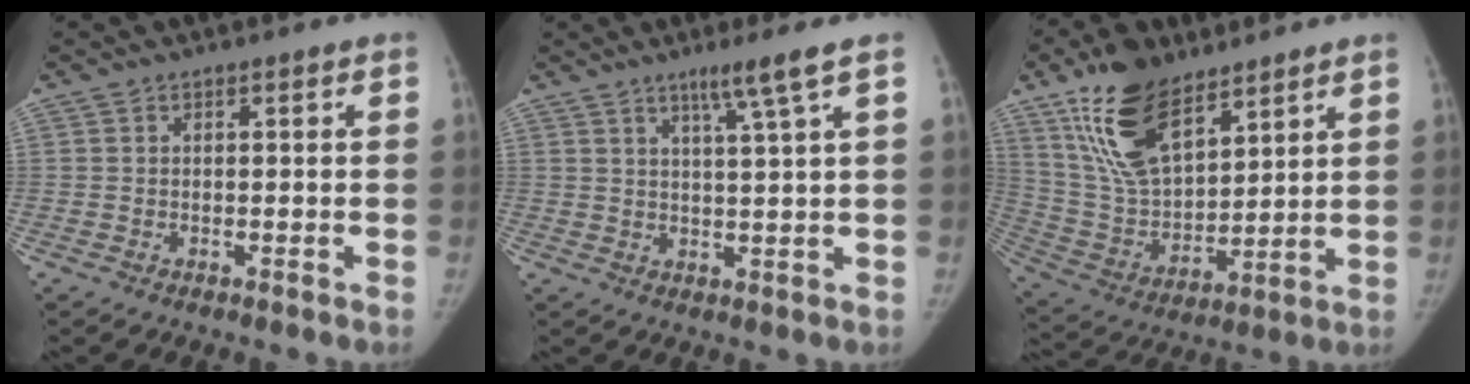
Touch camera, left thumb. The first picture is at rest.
{"total": 5.1, "force": [3.1, -1.1, 3.8], "torque": [-0.068, -0.023, 0.058]}
{"total": 18.1, "force": [11.4, 8.6, 11.1], "torque": [-0.175, -0.048, 0.226]}